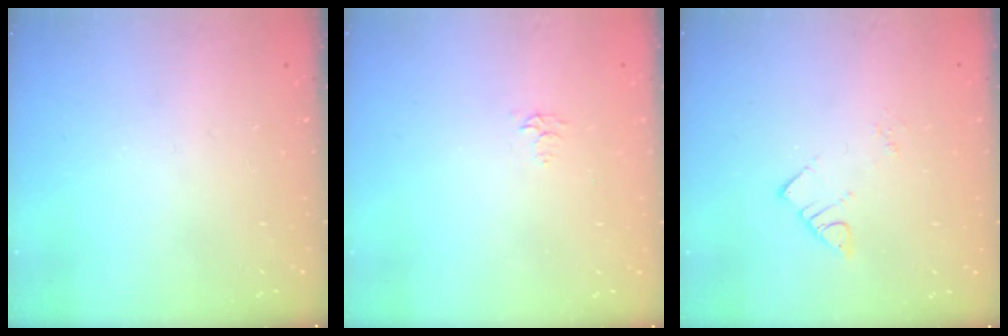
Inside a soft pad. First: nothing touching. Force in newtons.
{"total": 3.7, "press": 3.7, "slide": 0.4}
{"total": 3.2, "press": 3.2, "slide": 0.2}